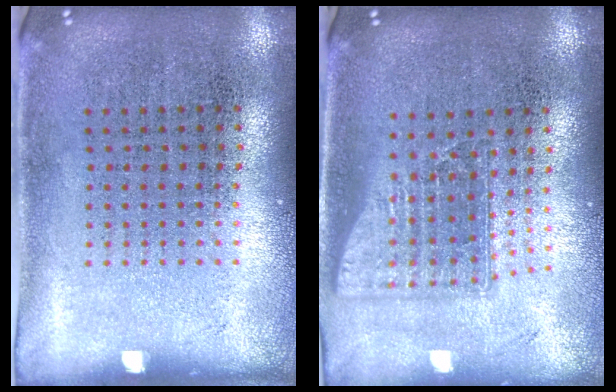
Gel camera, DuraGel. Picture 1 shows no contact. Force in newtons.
{"total": 1.5, "press": 1.2, "slide": 1.0}